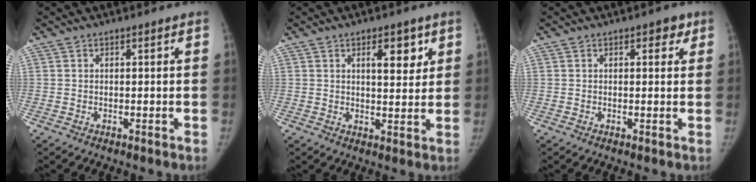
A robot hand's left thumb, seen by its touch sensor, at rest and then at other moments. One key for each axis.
{"total": 5.9, "fx": 2.8, "fy": 2.7, "fz": 4.4, "tx": -0.040, "ty": -0.016, "tz": 0.040}
{"total": 2.2, "fx": 1.1, "fy": 1.4, "fz": 1.3, "tx": 0.003, "ty": -0.001, "tz": 0.009}